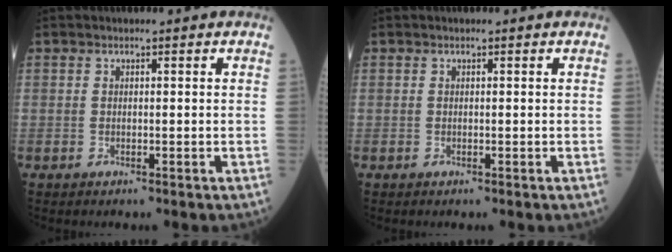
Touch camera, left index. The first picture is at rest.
{"total": 0.0}